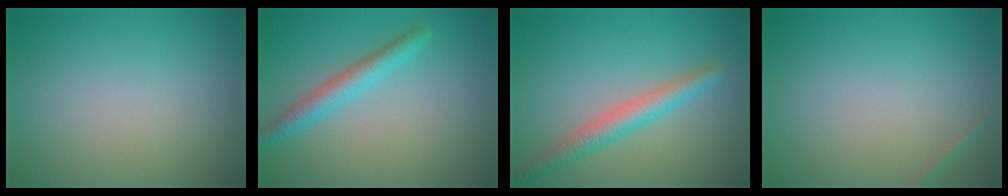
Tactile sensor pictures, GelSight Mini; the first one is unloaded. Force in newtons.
{"total": 2.9, "press": 2.9, "slide": 0.2}
{"total": 3.3, "press": 3.3, "slide": 0.1}
{"total": 0.5, "press": 0.5, "slide": 0.0}